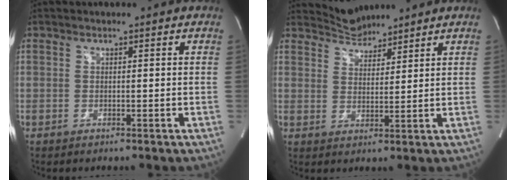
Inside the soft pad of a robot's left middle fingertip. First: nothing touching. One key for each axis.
{"total": 4.8, "fx": 4.7, "fy": 0.7, "fz": -0.2, "tx": -0.002, "ty": 0.012, "tz": 0.090}